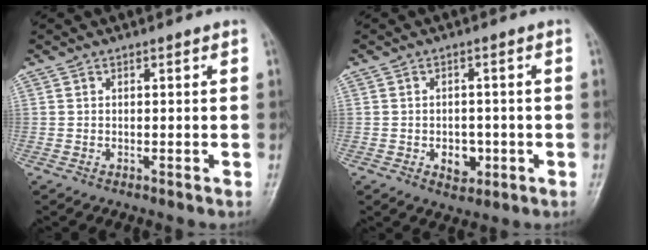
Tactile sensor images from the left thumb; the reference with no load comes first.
{"total": 4.4, "force": [-1.2, 3.2, 2.7], "torque": [-0.019, 0.005, -0.010]}